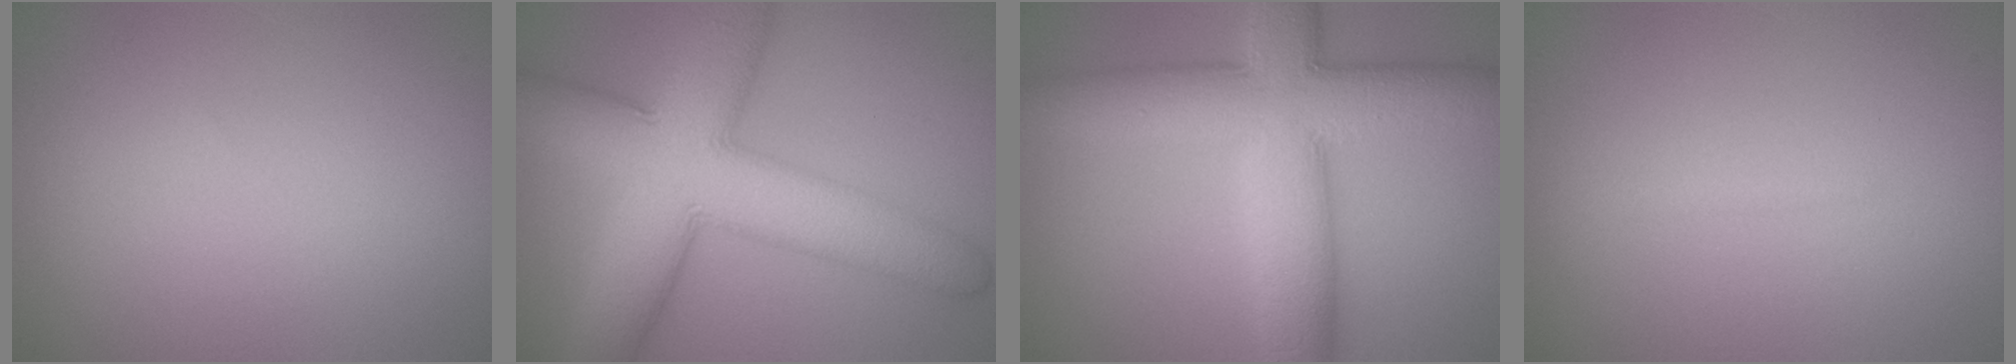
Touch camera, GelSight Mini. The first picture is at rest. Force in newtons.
{"total": 11.7, "press": 11.7, "slide": 0.4}
{"total": 10.6, "press": 10.6, "slide": 0.2}
{"total": 0.8, "press": 0.7, "slide": 0.1}